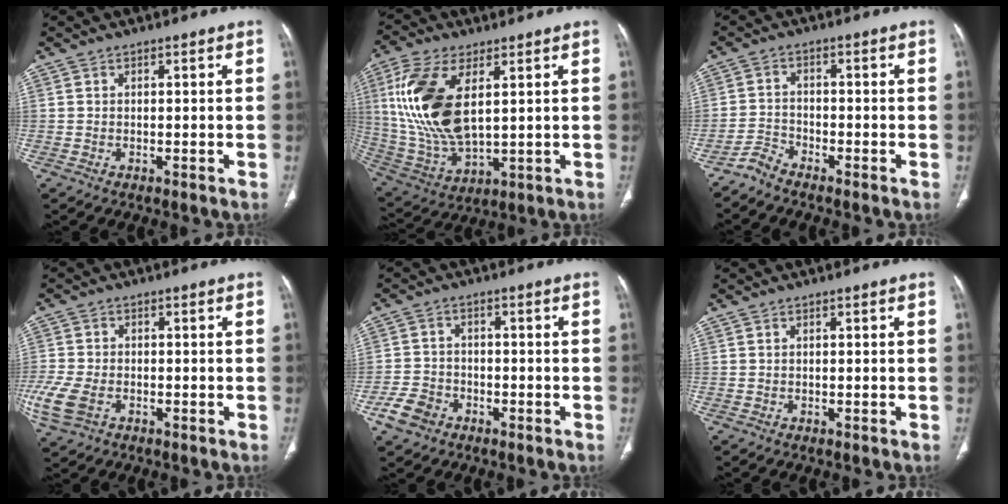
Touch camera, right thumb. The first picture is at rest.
{"total": 18.2, "force": [4.5, 9.0, 15.1], "torque": [-0.322, -0.017, 0.098]}
{"total": 2.9, "force": [-2.9, 0.4, 0.2], "torque": [-0.006, 0.002, -0.064]}
{"total": 8.4, "force": [-3.1, 5.3, 5.7], "torque": [-0.149, -0.001, -0.057]}
{"total": 5.5, "force": [-3.1, 3.9, 2.2], "torque": [-0.038, 0.018, -0.054]}
{"total": 0.0}